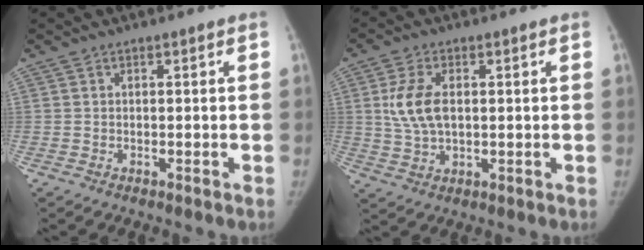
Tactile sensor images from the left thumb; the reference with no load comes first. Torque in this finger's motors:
{"motor_torque": [-0.22, 0.48, 0.81, -0.10, 0.19]}